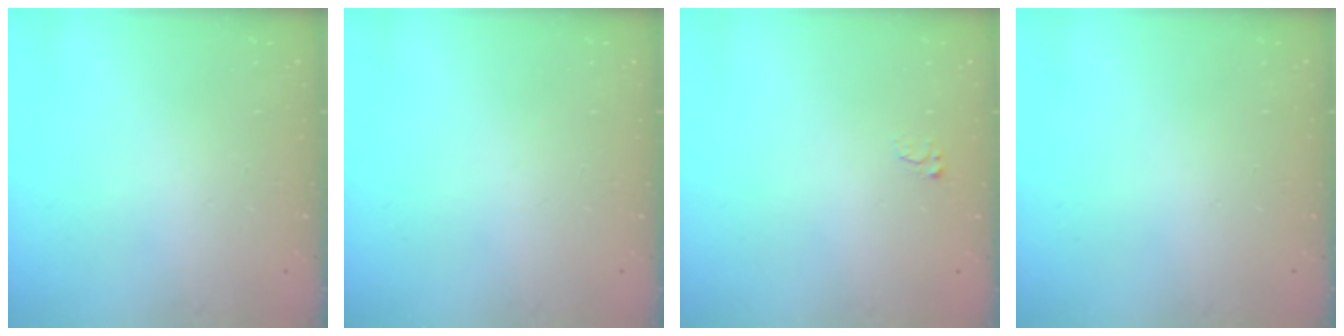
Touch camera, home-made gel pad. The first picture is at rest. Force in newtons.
{"total": 0.0}
{"total": 2.5, "press": 2.5, "slide": 0.3}
{"total": 0.0}